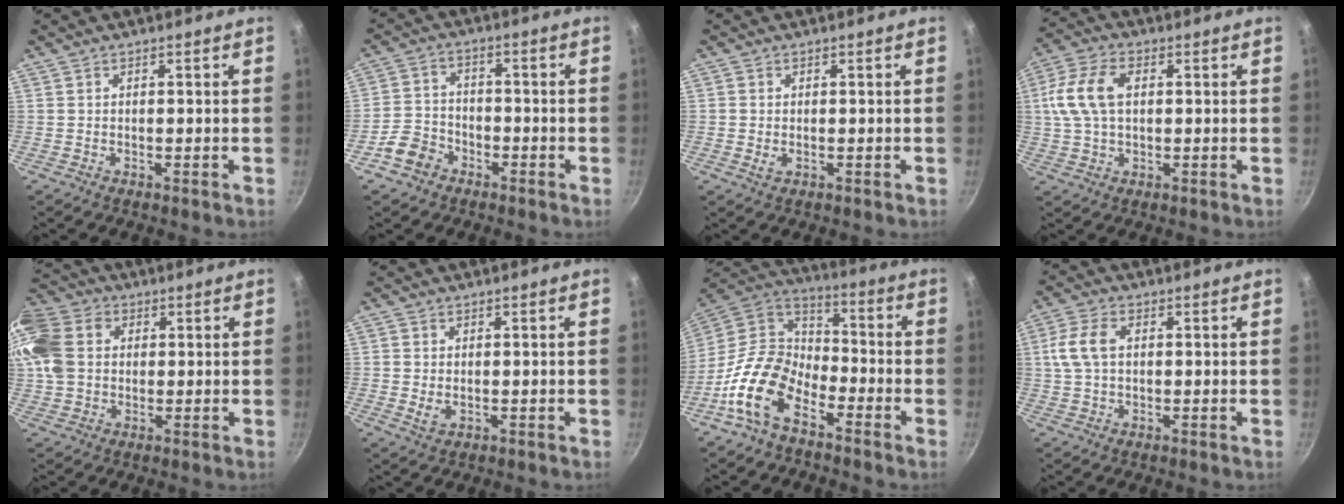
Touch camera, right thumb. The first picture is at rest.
{"total": 6.3, "force": [-3.6, 4.6, 2.1], "torque": [-0.028, 0.035, -0.073]}
{"total": 1.8, "force": [-0.2, 1.3, 1.3], "torque": [-0.024, -0.002, -0.004]}
{"total": 10.6, "force": [1.6, 6.6, 8.1], "torque": [-0.160, 0.017, 0.023]}
{"total": 18.4, "force": [3.8, 14.5, 10.7], "torque": [-0.249, 0.031, 0.059]}
{"total": 2.8, "force": [-0.2, 2.0, 1.9], "torque": [-0.037, -0.004, 0.000]}
{"total": 14.7, "force": [-8.3, 8.5, 8.6], "torque": [-0.136, 0.069, -0.186]}
{"total": 6.5, "force": [0.9, 4.1, 4.9], "torque": [-0.101, 0.013, 0.014]}